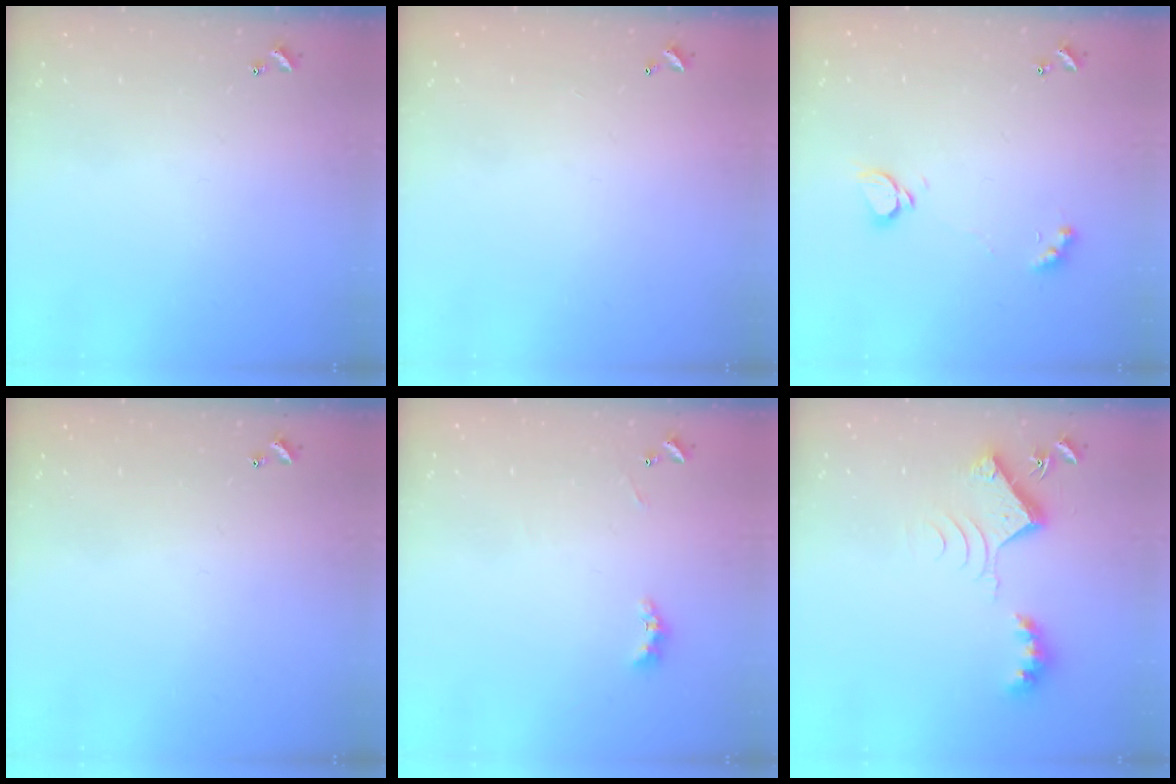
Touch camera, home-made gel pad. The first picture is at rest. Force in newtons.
{"total": 3.0, "press": 3.0, "slide": 0.1}
{"total": 2.3, "press": 2.2, "slide": 0.3}
{"total": 0.0}
{"total": 2.1, "press": 2.0, "slide": 0.6}
{"total": 9.0, "press": 9.0, "slide": 0.2}